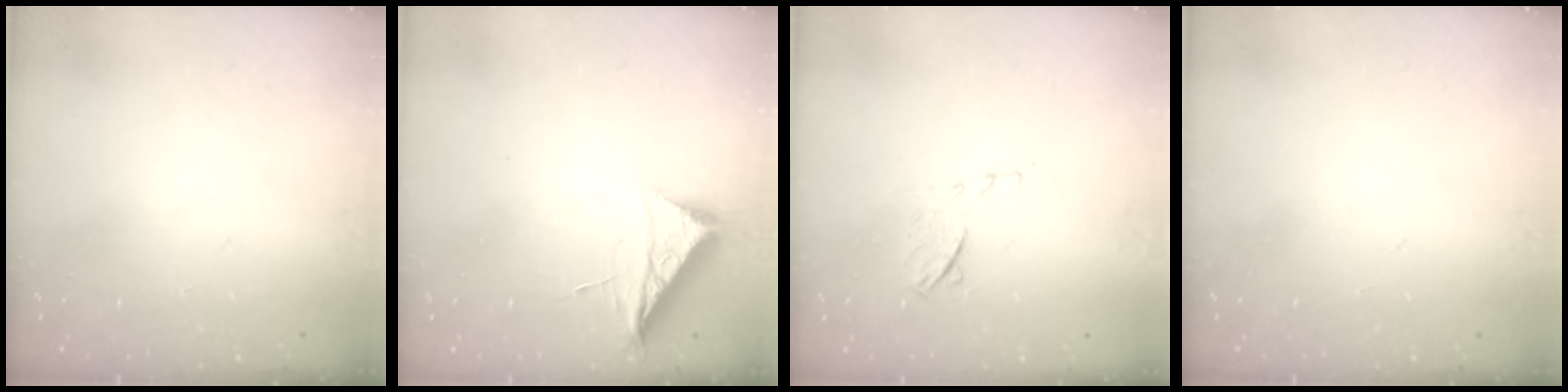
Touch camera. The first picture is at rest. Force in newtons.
{"total": 6.3, "press": 6.2, "slide": 0.8}
{"total": 7.6, "press": 7.6, "slide": 0.7}
{"total": 0.0}